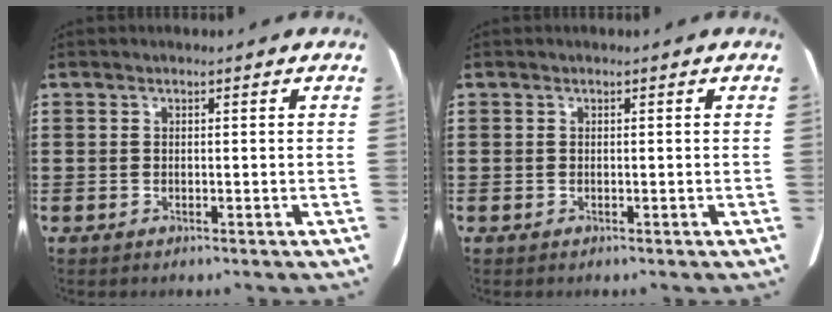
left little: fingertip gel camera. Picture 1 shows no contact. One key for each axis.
{"total": 0.0}